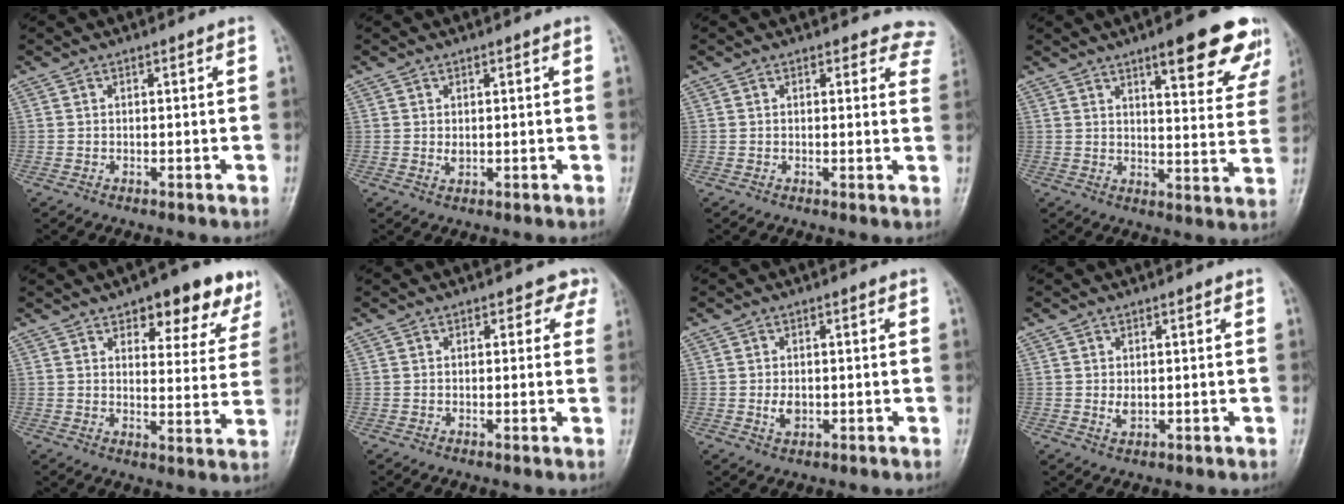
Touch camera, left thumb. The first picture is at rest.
{"total": 1.3, "force": [0.3, 0.8, 0.9], "torque": [-0.012, -0.004, 0.008]}
{"total": 6.5, "force": [5.8, 2.9, 0.1], "torque": [0.058, -0.021, 0.028]}
{"total": 16.7, "force": [10.7, 4.4, 12.0], "torque": [-0.115, -0.048, 0.130]}
{"total": 13.4, "force": [8.7, 5.8, 8.4], "torque": [-0.053, -0.042, 0.106]}
{"total": 2.8, "force": [1.8, 2.0, 0.8], "torque": [0.024, -0.006, 0.005]}
{"total": 2.5, "force": [-0.3, 1.7, 1.8], "torque": [-0.029, -0.002, -0.004]}
{"total": 1.8, "force": [0.3, 1.1, 1.3], "torque": [-0.019, -0.005, 0.007]}